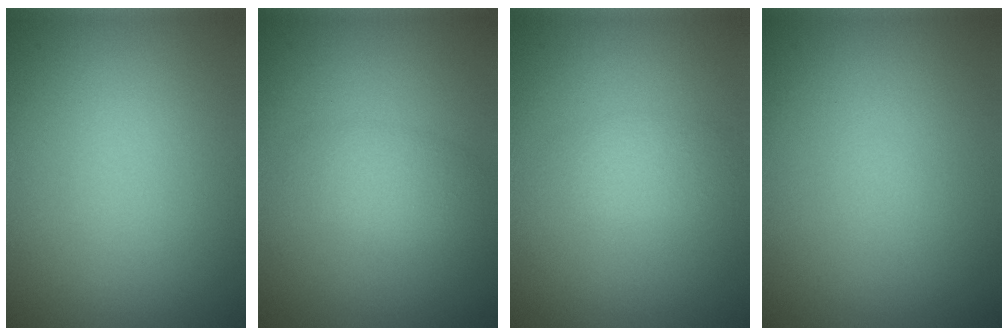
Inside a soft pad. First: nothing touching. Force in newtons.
{"total": 2.1, "press": 2.1, "slide": 0.1}
{"total": 1.6, "press": 1.6, "slide": 0.2}
{"total": 0.0}